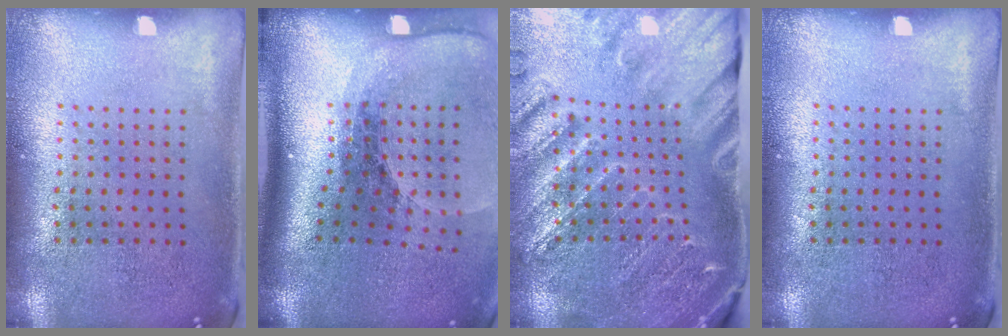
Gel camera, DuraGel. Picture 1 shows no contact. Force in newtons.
{"total": 2.6, "press": 1.8, "slide": 1.8}
{"total": 3.1, "press": 3.0, "slide": 0.5}
{"total": 0.0}